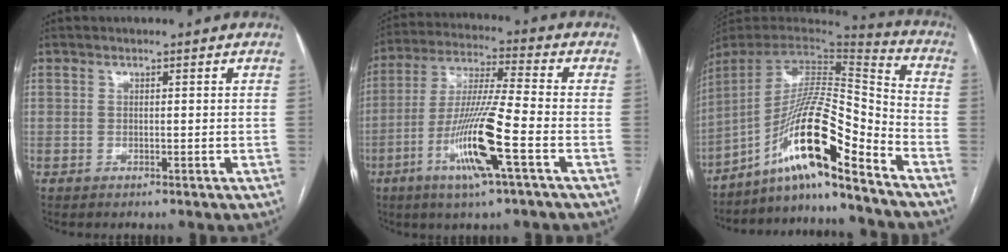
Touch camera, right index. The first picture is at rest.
{"total": 13.5, "force": [-5.3, -0.4, 12.4], "torque": [-0.251, -0.014, -0.103]}
{"total": 17.0, "force": [-11.3, -0.1, 12.7], "torque": [-0.232, 0.017, -0.201]}